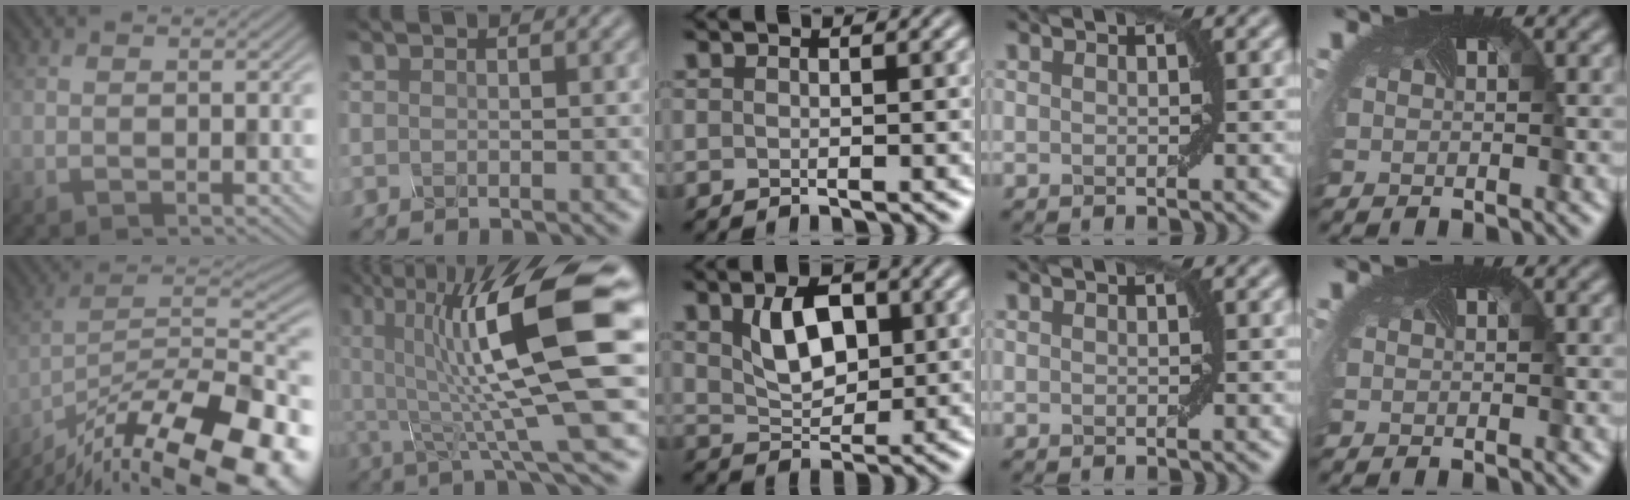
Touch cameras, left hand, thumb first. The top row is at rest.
{"thumb": {"total": 20.3, "force": [-14.7, 6.6, 12.3], "torque": [-0.197, -0.027, -0.230]}, "index": {"total": 13.4, "force": [2.3, 2.8, 13.0], "torque": [-0.224, 0.003, 0.040]}, "middle": {"total": 4.8, "force": [1.5, 2.9, 3.6], "torque": [-0.072, 0.002, 0.028]}}